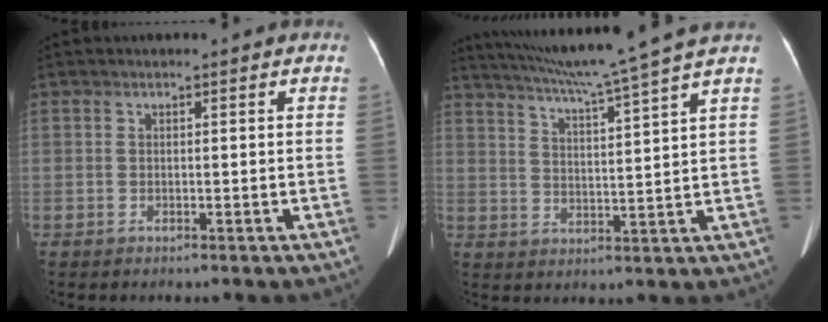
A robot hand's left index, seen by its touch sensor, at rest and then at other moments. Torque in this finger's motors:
{"motor_torque": [0.28, -0.85, 0.00, 0.06]}